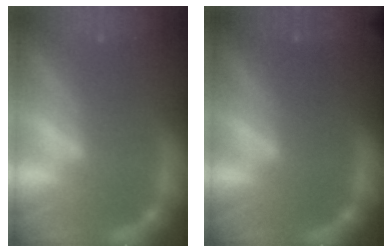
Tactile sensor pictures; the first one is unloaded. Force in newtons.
{"total": 7.5}